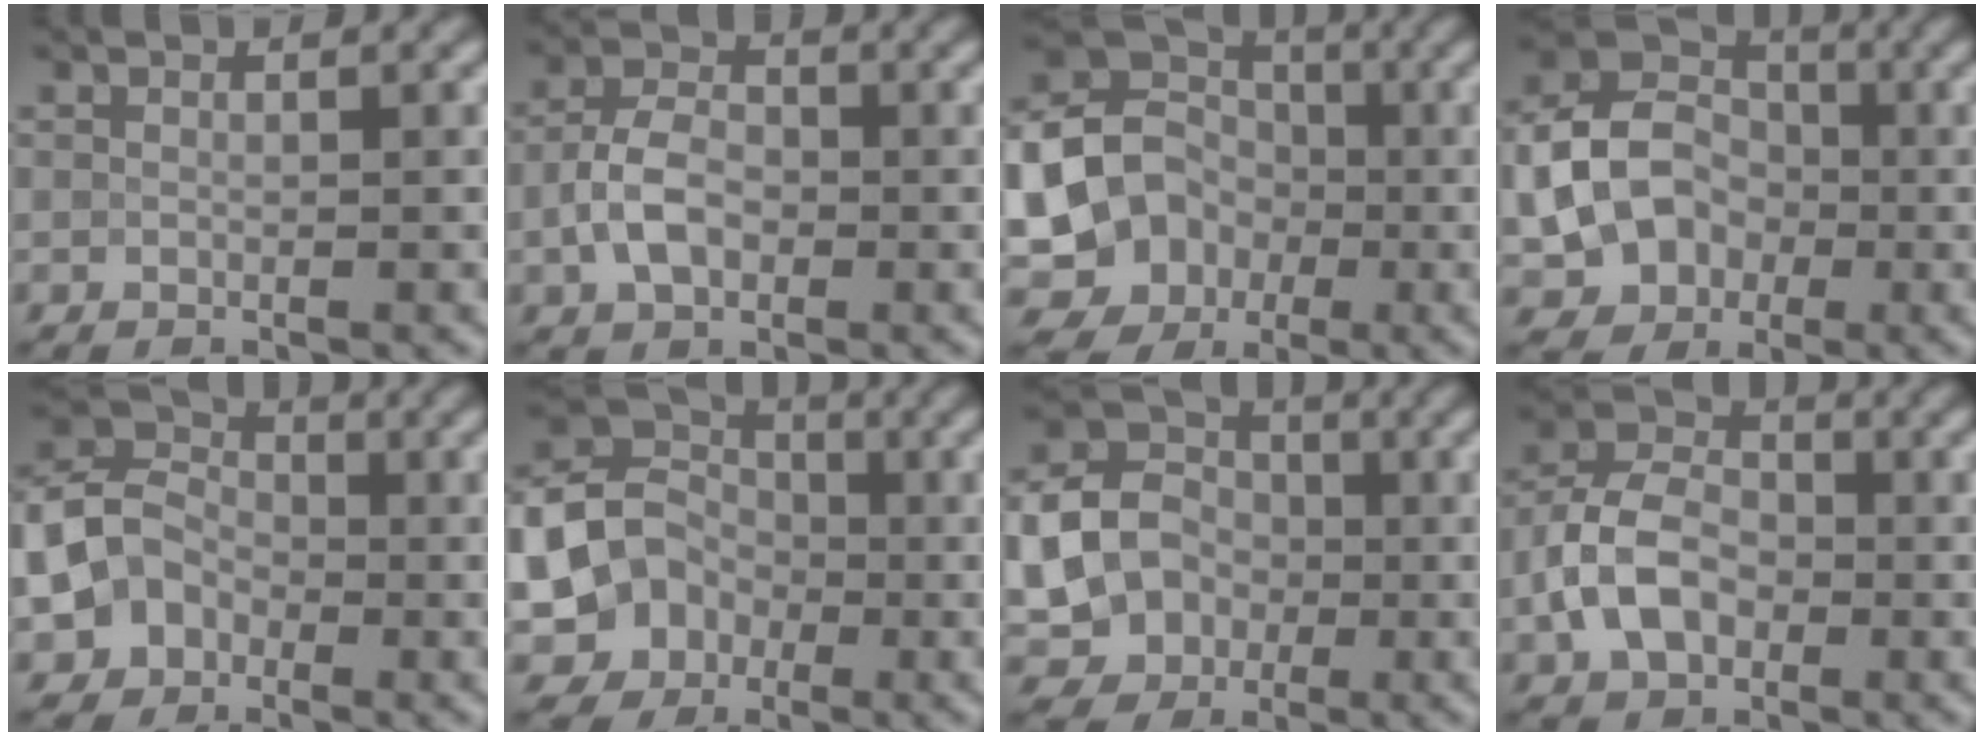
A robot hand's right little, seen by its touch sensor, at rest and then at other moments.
{"total": 3.7, "force": [-0.9, 2.5, 2.6], "torque": [-0.051, 0.004, -0.022]}
{"total": 14.5, "force": [-3.2, 13.3, 4.7], "torque": [-0.122, -0.005, -0.074]}
{"total": 7.5, "force": [-1.2, 6.0, 4.2], "torque": [-0.080, -0.001, -0.026]}
{"total": 5.3, "force": [-1.8, 4.5, 2.1], "torque": [-0.030, 0.010, -0.047]}
{"total": 8.9, "force": [-2.4, 8.0, 2.9], "torque": [-0.053, -0.006, -0.064]}
{"total": 10.6, "force": [-1.3, 9.4, 4.6], "torque": [-0.098, -0.008, -0.042]}
{"total": 5.9, "force": [-1.6, 4.2, 3.8], "torque": [-0.078, 0.008, -0.036]}